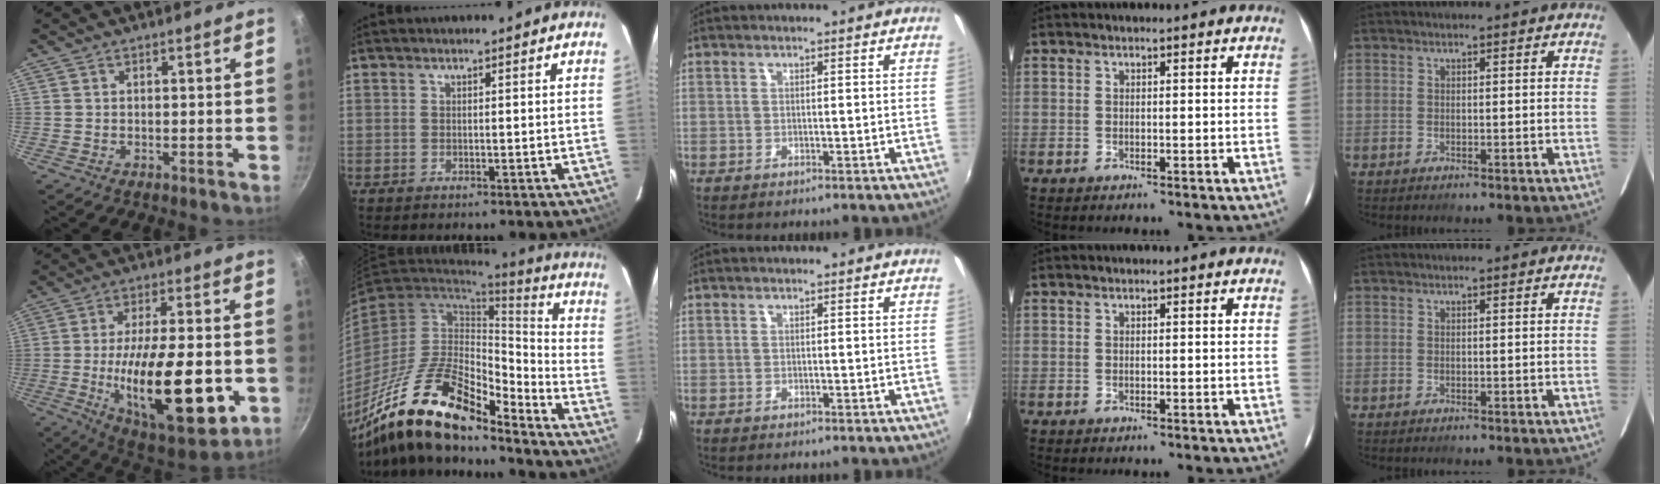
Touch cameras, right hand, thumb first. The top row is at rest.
{"thumb": {"total": 24.4, "force": [-5.2, 8.8, 22.2], "torque": [-0.340, 0.000, -0.075]}, "index": {"total": 20.6, "force": [-15.6, 6.3, 12.0], "torque": [-0.226, -0.013, -0.283]}}